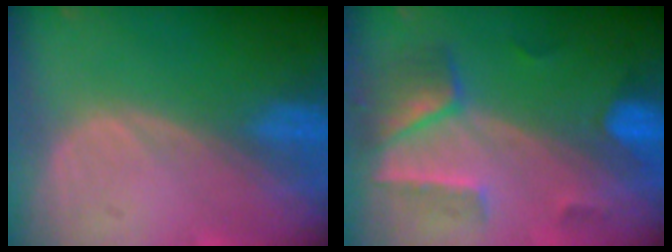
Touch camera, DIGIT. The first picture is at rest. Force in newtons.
{"total": 6.6, "press": 6.4, "slide": 1.6}